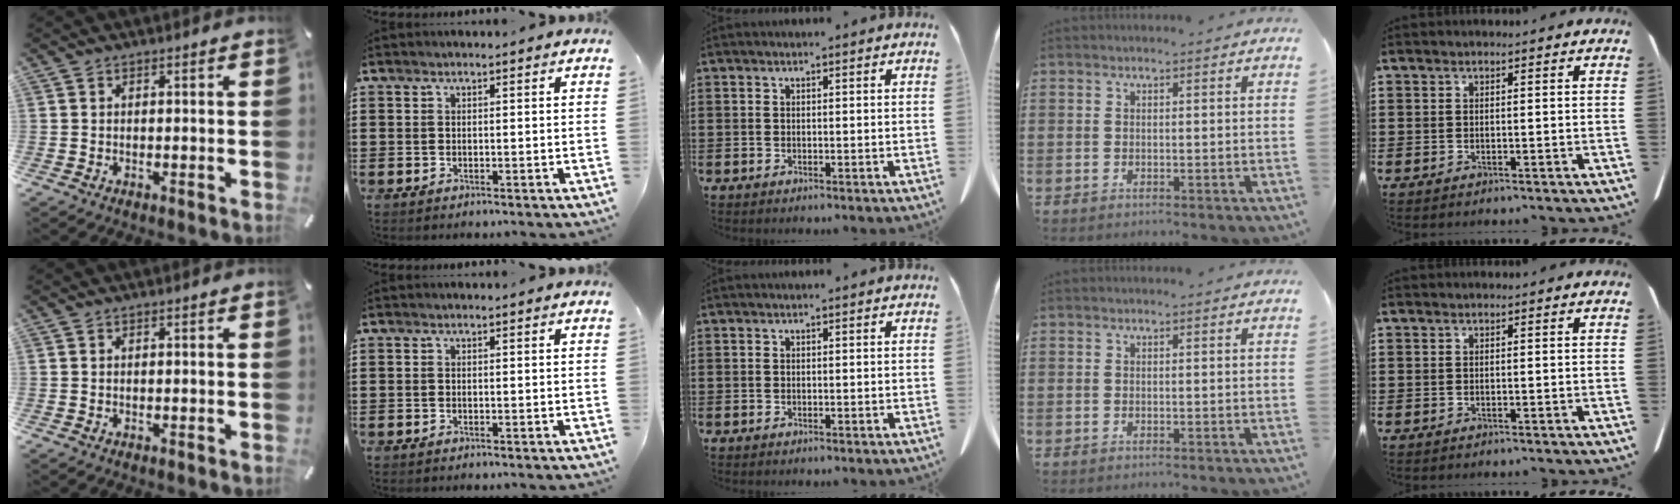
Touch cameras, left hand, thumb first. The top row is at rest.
{}